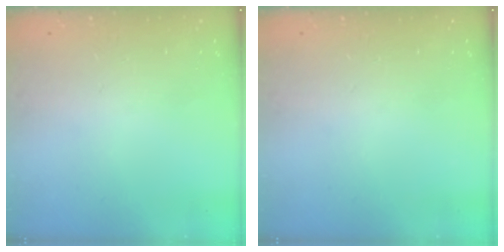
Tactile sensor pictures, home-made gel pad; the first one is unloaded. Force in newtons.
{"total": 0.0}